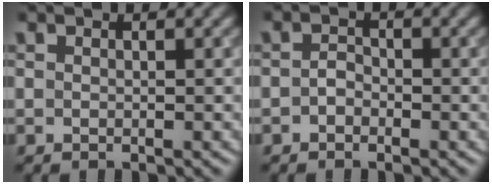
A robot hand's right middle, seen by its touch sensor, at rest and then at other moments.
{"total": 1.2, "force": [-0.5, 0.8, 0.6], "torque": [-0.014, 0.001, -0.013]}